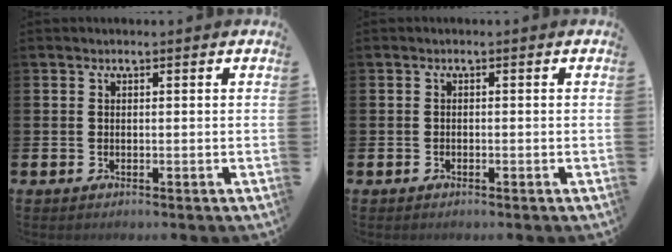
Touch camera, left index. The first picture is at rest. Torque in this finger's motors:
{"motor_torque": [-0.18, 0.02, -0.06, -0.02]}